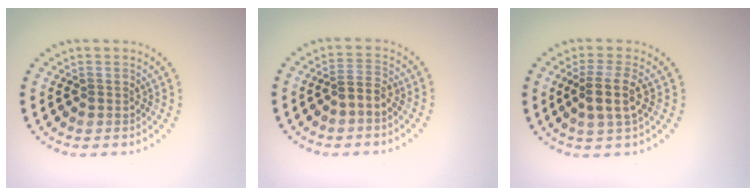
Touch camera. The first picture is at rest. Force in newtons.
{"total": 1.7, "press": 1.5, "slide": 0.8}
{"total": 2.8, "press": 2.4, "slide": 1.5}